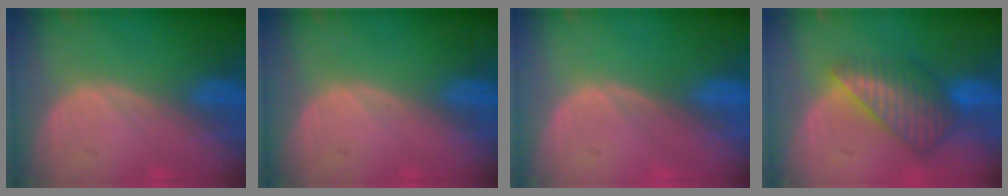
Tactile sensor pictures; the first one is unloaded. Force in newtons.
{"total": 0.0}
{"total": 0.0}
{"total": 8.1, "press": 7.2, "slide": 3.8}